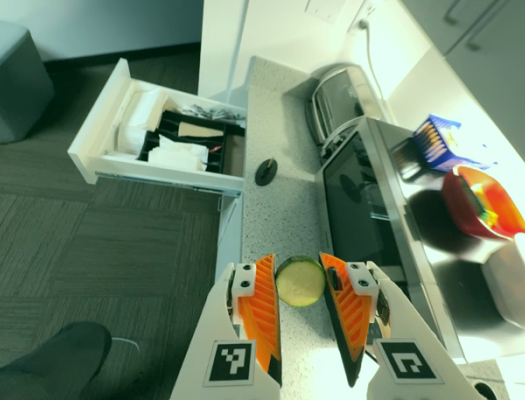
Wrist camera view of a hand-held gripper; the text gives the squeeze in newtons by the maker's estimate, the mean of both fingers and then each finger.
{"total": 10.4, "left": 10.7, "right": 10.1}